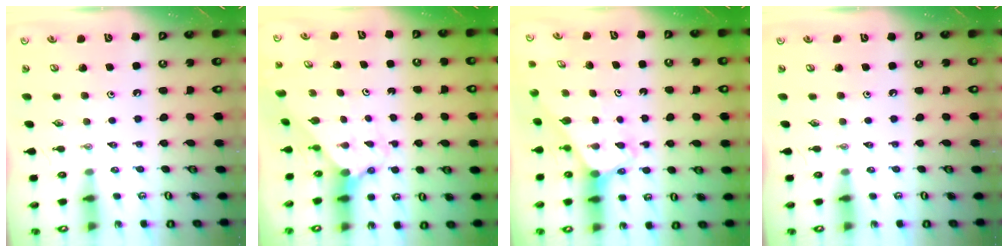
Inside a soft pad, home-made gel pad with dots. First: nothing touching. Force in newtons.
{"total": 1.6, "press": 1.6, "slide": 0.1}
{"total": 2.5, "press": 2.5, "slide": 0.2}
{"total": 0.0}